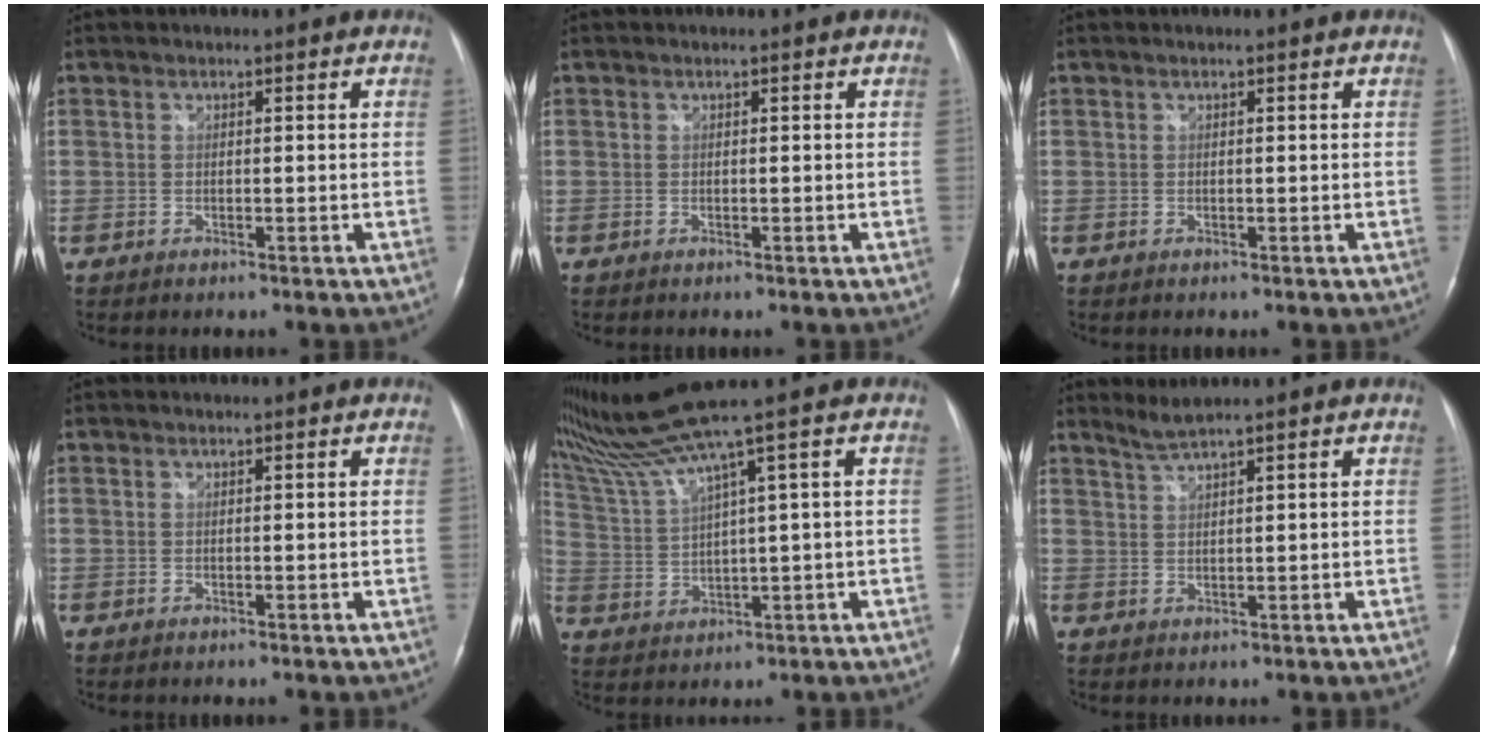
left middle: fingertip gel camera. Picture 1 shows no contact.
{"total": 0.0}
{"total": 0.0}
{"total": 0.0}
{"total": 8.3, "force": [6.3, -3.0, 4.5], "torque": [-0.101, 0.007, 0.130]}
{"total": 2.2, "force": [1.9, -0.9, 0.7], "torque": [-0.018, 0.001, 0.042]}